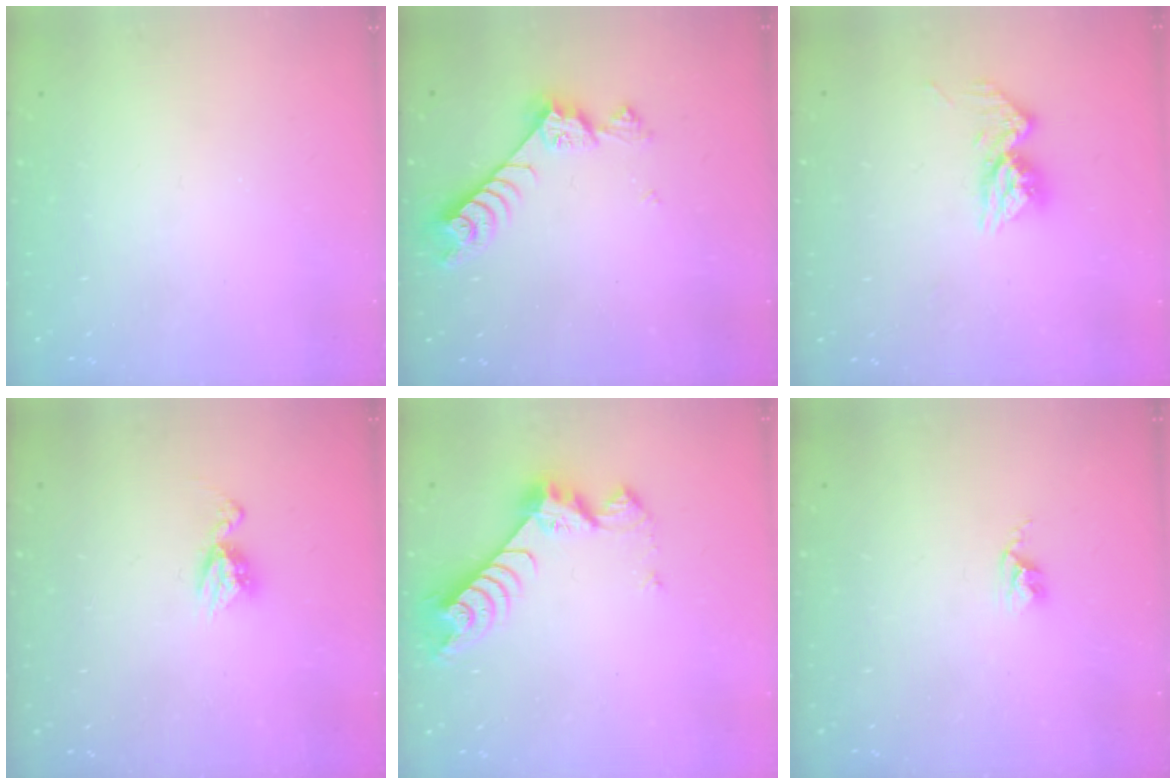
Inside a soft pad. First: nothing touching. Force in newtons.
{"total": 8.5, "press": 8.4, "slide": 1.4}
{"total": 10.3, "press": 10.3, "slide": 0.9}
{"total": 6.2, "press": 6.2, "slide": 0.5}
{"total": 8.2, "press": 8.2, "slide": 0.5}
{"total": 2.4, "press": 2.4, "slide": 0.3}